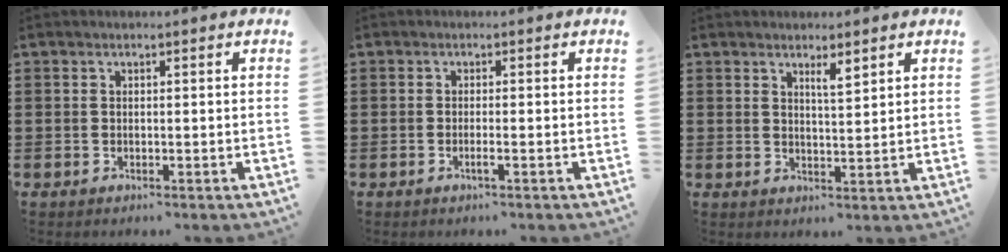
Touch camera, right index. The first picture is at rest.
{"total": 1.3, "force": [-0.6, -0.1, 1.1], "torque": [-0.025, -0.007, -0.012]}
{"total": 2.5, "force": [1.8, 0.3, 1.6], "torque": [-0.026, -0.002, 0.030]}